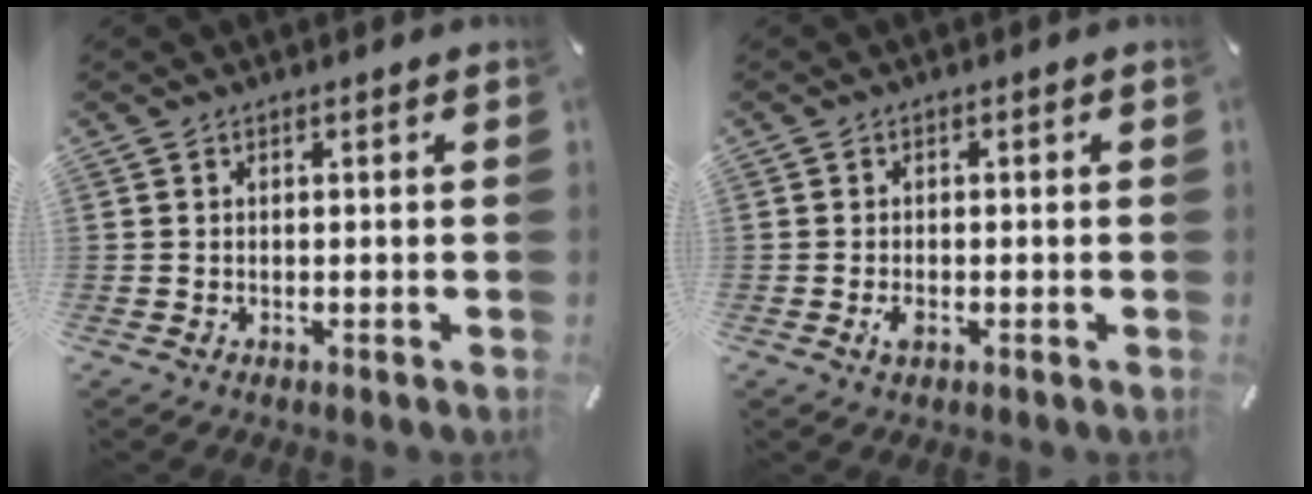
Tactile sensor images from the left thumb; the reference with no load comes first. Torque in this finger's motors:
{"motor_torque": [0.20, 0.76, 0.01, 0.01, 0.01]}